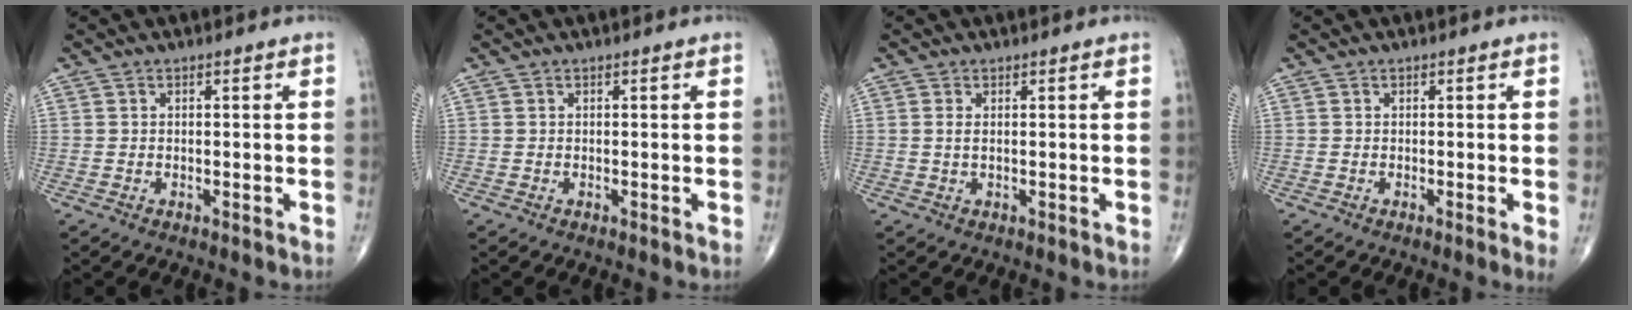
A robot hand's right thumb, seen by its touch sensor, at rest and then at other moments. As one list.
[{"total": 0.0}, {"total": 1.2, "force": [0.2, 0.5, 1.1], "torque": [-0.029, 0.001, 0.007]}, {"total": 1.2, "force": [-0.2, -0.1, 1.2], "torque": [-0.023, -0.005, -0.004]}]